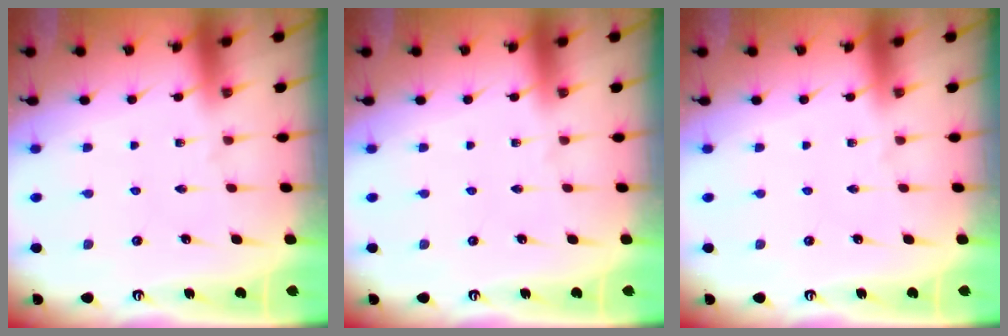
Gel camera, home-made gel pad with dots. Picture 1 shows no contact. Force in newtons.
{"total": 0.0}
{"total": 0.0}